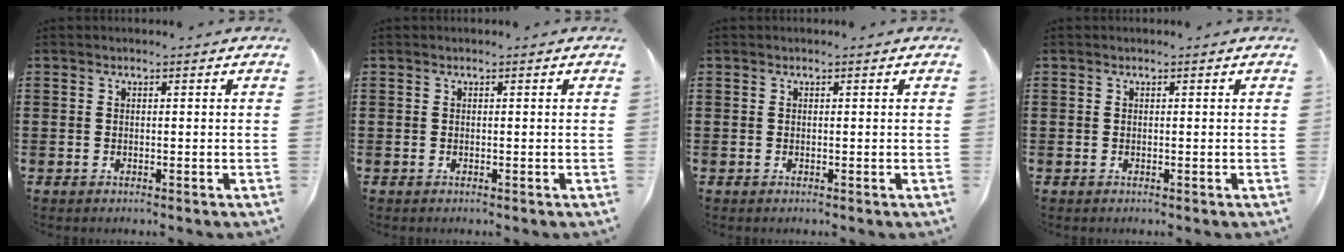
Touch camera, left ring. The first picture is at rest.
{"total": 0.0}
{"total": 0.0}
{"total": 0.0}